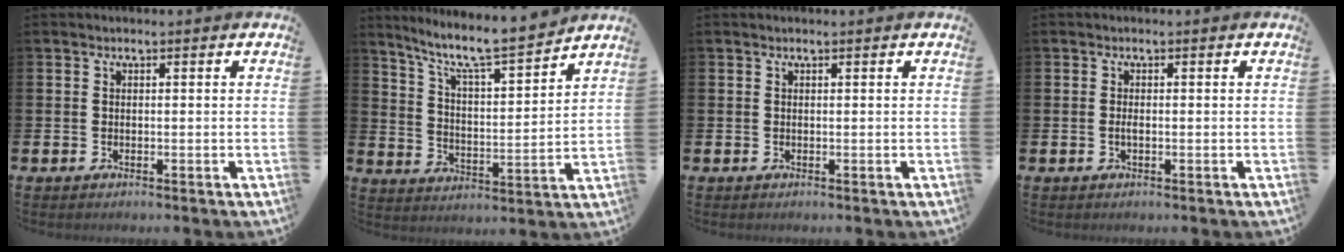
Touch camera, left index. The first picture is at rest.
{"total": 8.7, "force": [7.8, 0.8, 3.7], "torque": [-0.098, -0.057, 0.130]}
{"total": 0.0}
{"total": 0.8, "force": [-0.2, 0.2, 0.7], "torque": [-0.022, 0.002, -0.002]}